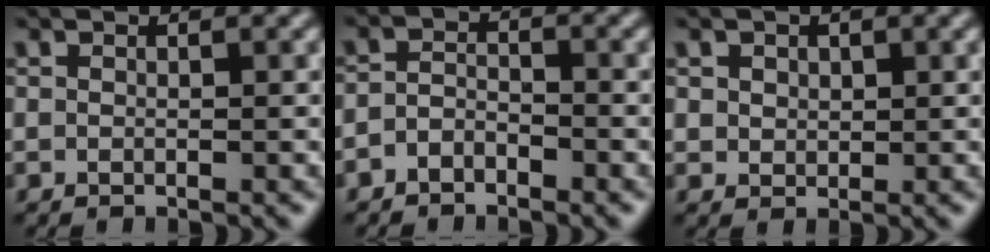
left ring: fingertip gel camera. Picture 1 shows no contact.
{"total": 1.7, "force": [-1.3, 0.9, 0.8], "torque": [-0.016, 0.004, -0.030]}
{"total": 1.7, "force": [0.8, 1.3, 0.6], "torque": [-0.011, 0.000, 0.017]}